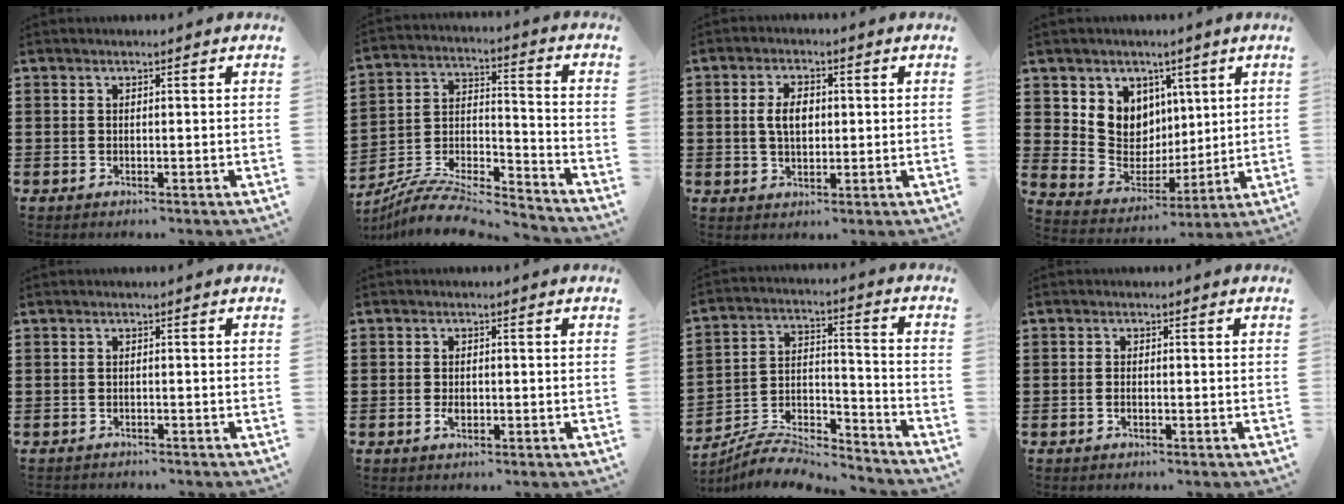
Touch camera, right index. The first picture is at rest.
{"total": 8.7, "force": [-8.0, 1.4, 3.1], "torque": [-0.059, 0.008, -0.160]}
{"total": 4.3, "force": [0.4, 2.5, 3.5], "torque": [-0.064, 0.007, 0.003]}
{"total": 8.0, "force": [3.2, 7.2, 0.9], "torque": [-0.052, -0.035, 0.063]}
{"total": 0.9, "force": [-0.8, 0.2, -0.1], "torque": [-0.001, 0.003, -0.020]}
{"total": 1.8, "force": [-0.5, 1.0, 1.5], "torque": [-0.028, 0.001, -0.008]}
{"total": 7.8, "force": [-7.4, 1.4, 1.8], "torque": [-0.028, 0.013, -0.147]}
{"total": 0.7, "force": [-0.4, 0.1, 0.6], "torque": [-0.012, -0.006, -0.006]}